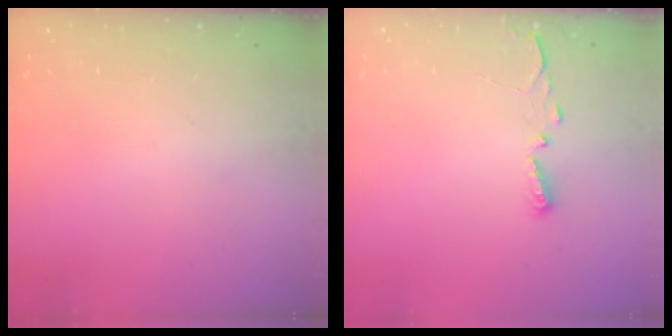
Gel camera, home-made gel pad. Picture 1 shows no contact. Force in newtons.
{"total": 3.1, "press": 3.1, "slide": 0.3}